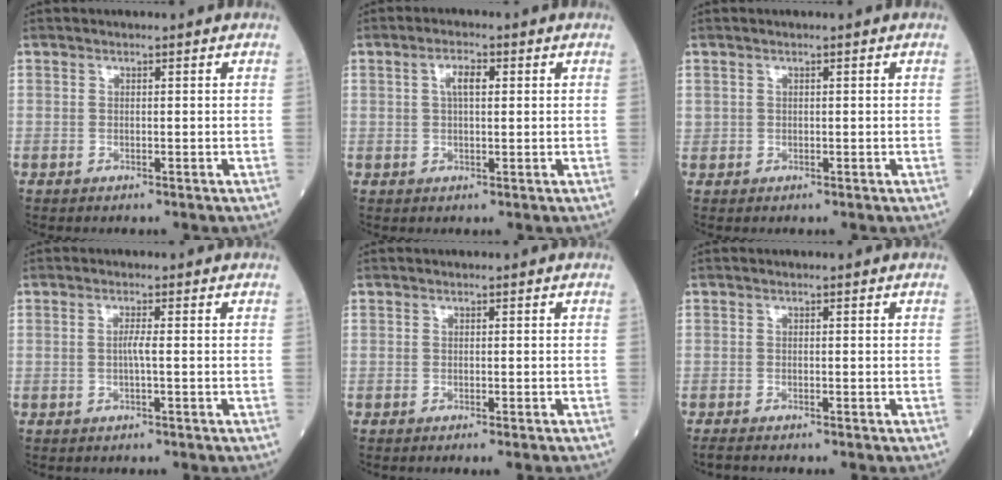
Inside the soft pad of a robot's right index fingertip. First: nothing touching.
{"total": 3.2, "force": [0.9, 1.1, 2.9], "torque": [-0.056, 0.007, 0.016]}
{"total": 0.6, "force": [0.2, 0.6, 0.1], "torque": [0.009, 0.005, 0.002]}
{"total": 1.4, "force": [-0.2, -0.2, 1.3], "torque": [-0.027, 0.000, -0.006]}
{"total": 1.8, "force": [-1.5, -0.3, 0.9], "torque": [-0.008, 0.000, -0.021]}
{"total": 1.8, "force": [-1.6, -0.1, 0.8], "torque": [-0.017, -0.004, -0.024]}